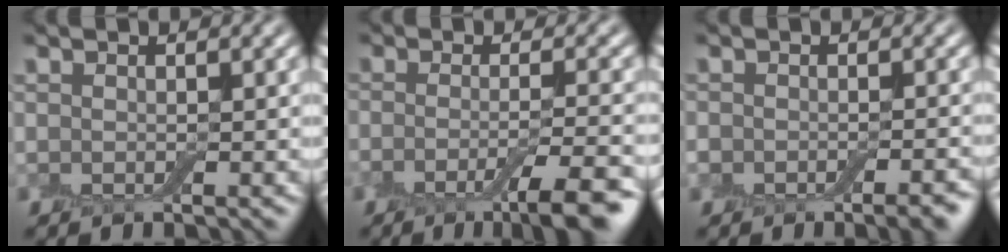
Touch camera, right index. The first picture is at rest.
{"total": 6.3, "force": [-2.9, 1.3, 5.5], "torque": [-0.075, -0.006, -0.051]}
{"total": 4.0, "force": [-2.7, 1.8, 2.3], "torque": [-0.027, 0.004, -0.030]}